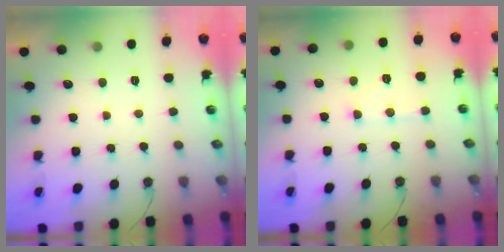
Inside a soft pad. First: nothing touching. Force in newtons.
{"total": 8.0, "press": 8.0, "slide": 0.7}